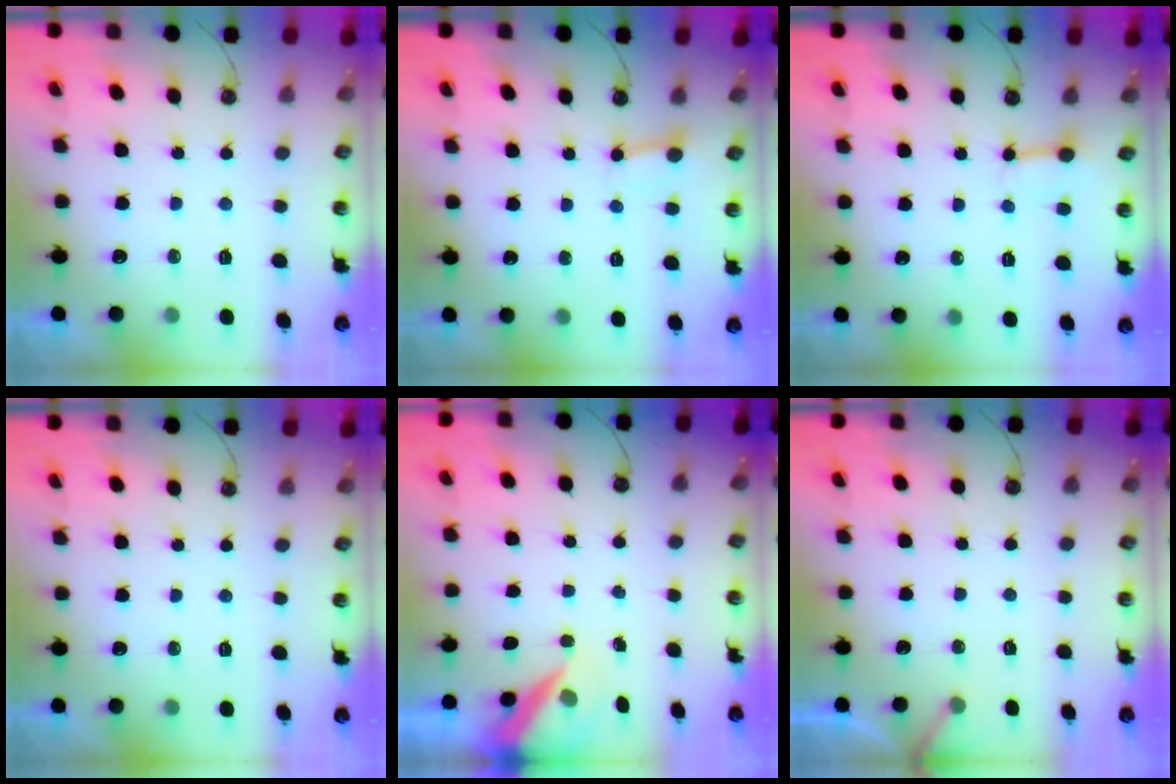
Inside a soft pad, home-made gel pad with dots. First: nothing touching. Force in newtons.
{"total": 2.6, "press": 2.6, "slide": 0.2}
{"total": 3.1, "press": 3.0, "slide": 0.4}
{"total": 0.0}
{"total": 6.4, "press": 6.4, "slide": 0.8}
{"total": 3.2, "press": 3.2, "slide": 0.4}